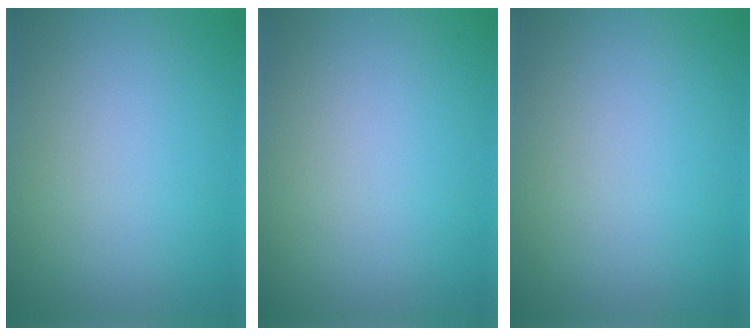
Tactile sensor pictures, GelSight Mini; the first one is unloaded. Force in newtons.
{"total": 0.0}
{"total": 0.0}